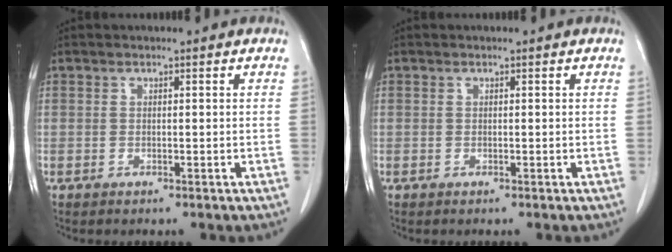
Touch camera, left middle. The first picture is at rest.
{"total": 0.0}